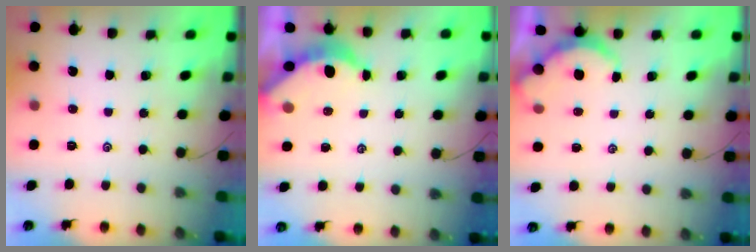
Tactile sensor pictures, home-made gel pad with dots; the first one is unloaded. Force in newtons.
{"total": 3.8, "press": 3.8, "slide": 0.4}
{"total": 2.7, "press": 2.7, "slide": 0.3}